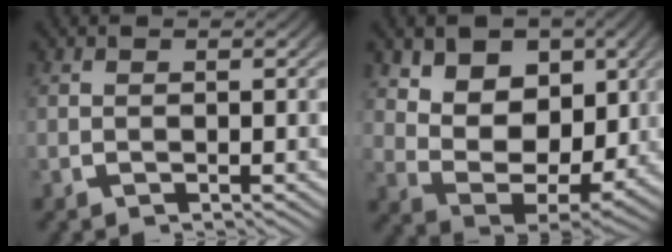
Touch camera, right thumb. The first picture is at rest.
{"total": 10.6, "force": [0.7, 7.7, 7.3], "torque": [-0.159, -0.050, 0.023]}